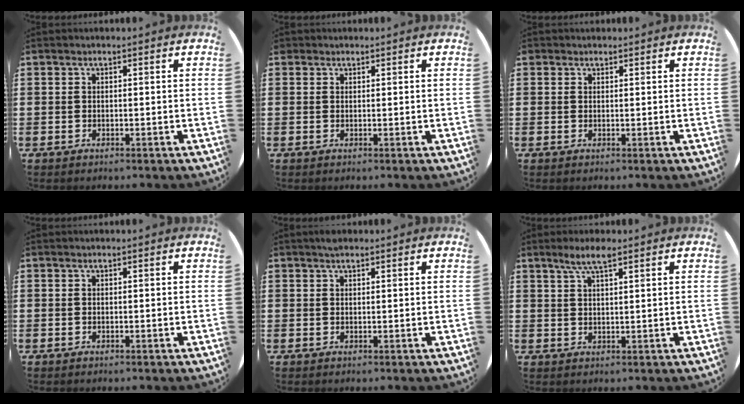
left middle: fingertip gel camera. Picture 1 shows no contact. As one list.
[{"total": 0.6, "force": [0.5, 0.2, -0.1], "torque": [0.003, 0.003, 0.010]}, {"total": 0.7, "force": [0.6, 0.3, -0.1], "torque": [0.001, 0.003, 0.012]}, {"total": 0.0}, {"total": 0.9, "force": [0.8, 0.3, 0.2], "torque": [-0.005, 0.002, 0.016]}, {"total": 3.8, "force": [2.7, 0.8, 2.6], "torque": [-0.056, 0.006, 0.047]}]